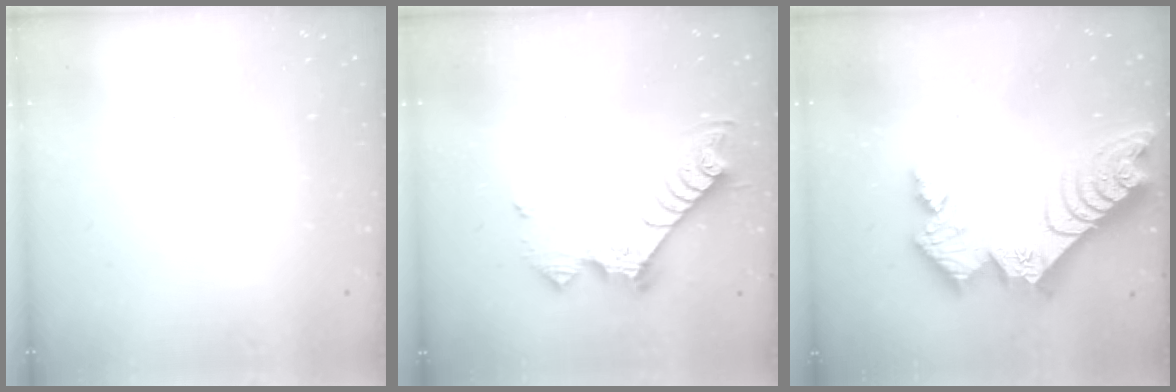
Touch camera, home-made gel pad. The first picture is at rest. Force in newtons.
{"total": 10.0, "press": 9.9, "slide": 0.5}
{"total": 17.0, "press": 16.9, "slide": 1.6}